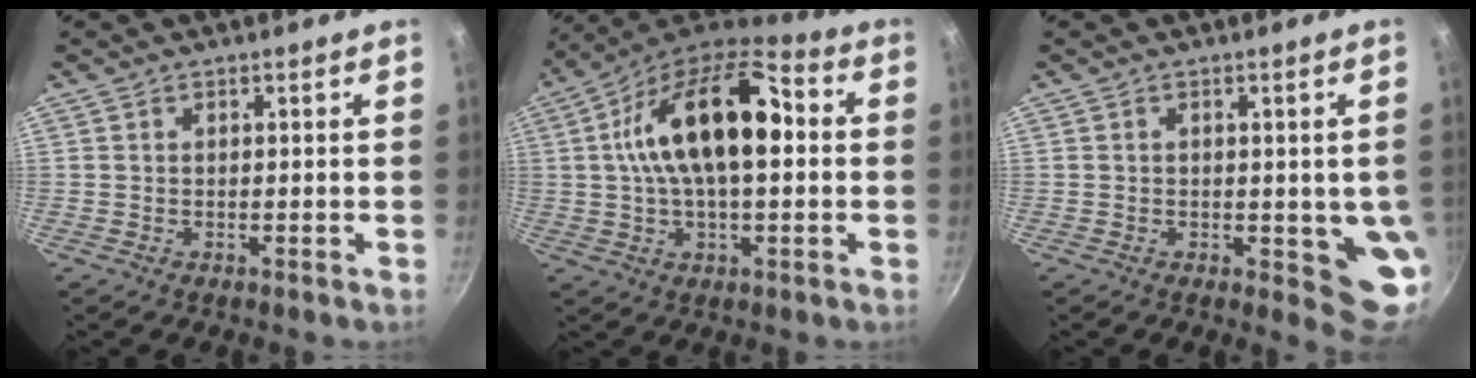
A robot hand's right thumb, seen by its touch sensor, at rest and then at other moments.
{"total": 20.8, "force": [2.6, 10.2, 17.9], "torque": [-0.290, 0.028, 0.025]}
{"total": 7.9, "force": [-0.8, 3.5, 7.1], "torque": [-0.059, -0.013, -0.007]}